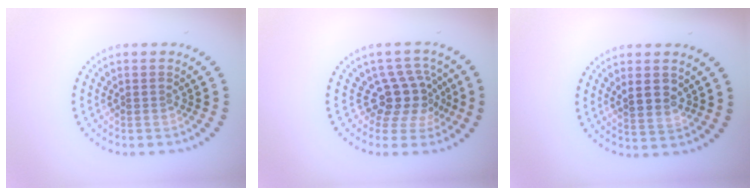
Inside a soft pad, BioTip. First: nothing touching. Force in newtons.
{"total": 3.9, "press": 2.8, "slide": 2.7}
{"total": 2.0, "press": 1.9, "slide": 0.6}